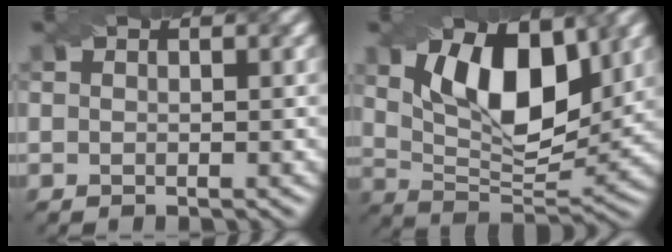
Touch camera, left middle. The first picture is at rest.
{"total": 9.9, "force": [3.5, 4.8, 7.9], "torque": [-0.132, -0.002, 0.058]}